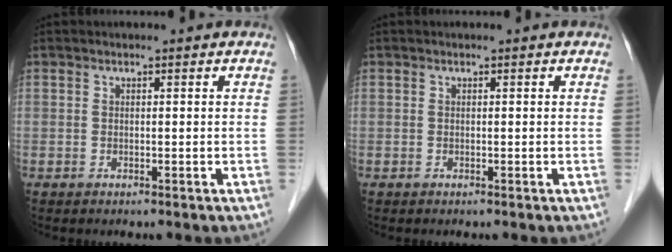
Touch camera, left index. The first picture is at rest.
{"total": 0.0}